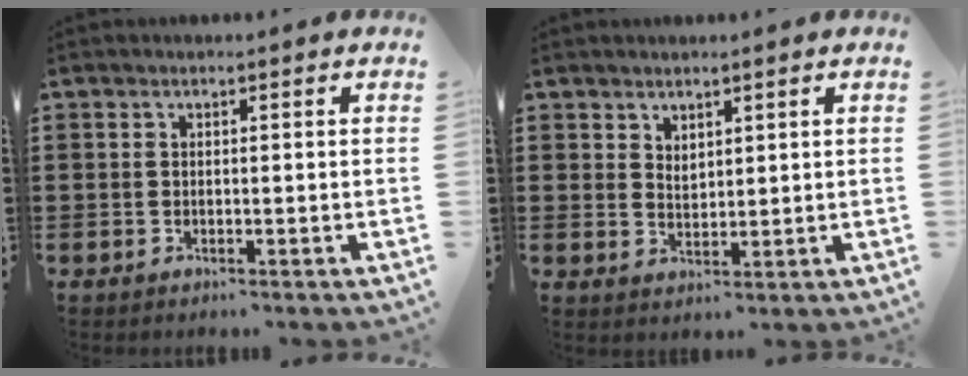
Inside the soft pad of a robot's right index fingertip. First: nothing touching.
{"total": 2.2, "force": [2.0, 1.0, 0.1], "torque": [-0.006, 0.004, 0.039]}